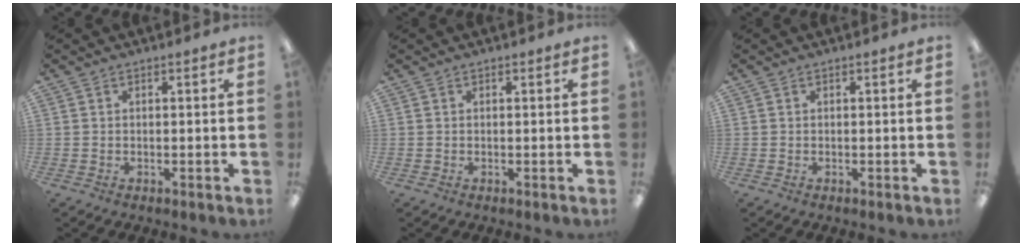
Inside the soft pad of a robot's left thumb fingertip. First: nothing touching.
{"total": 0.0}
{"total": 0.0}